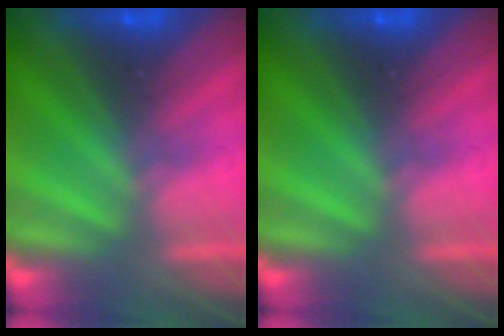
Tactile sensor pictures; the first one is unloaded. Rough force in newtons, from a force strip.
{"total": 0.0}